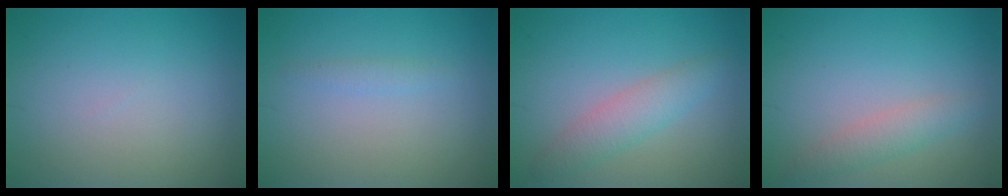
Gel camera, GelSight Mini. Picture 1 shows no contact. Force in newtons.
{"total": 0.8, "press": 0.8, "slide": 0.1}
{"total": 2.8, "press": 2.8, "slide": 0.0}
{"total": 2.0, "press": 2.0, "slide": 0.1}